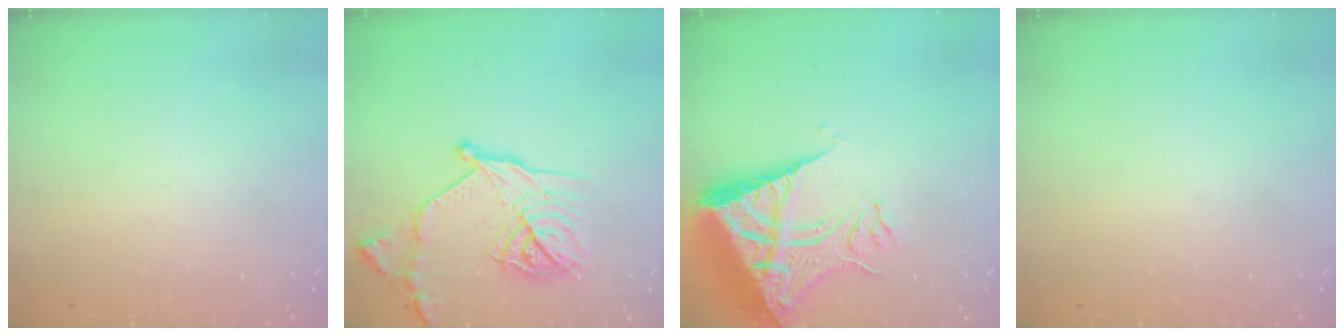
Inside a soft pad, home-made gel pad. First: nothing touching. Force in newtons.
{"total": 20.0, "press": 20.0, "slide": 1.2}
{"total": 12.5, "press": 12.5, "slide": 1.2}
{"total": 0.0}